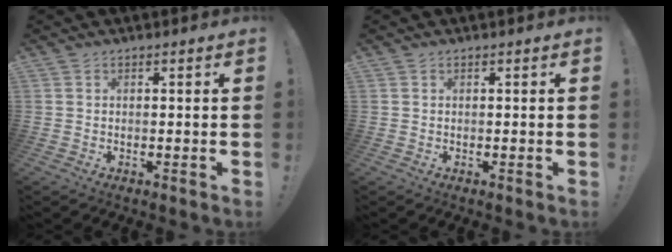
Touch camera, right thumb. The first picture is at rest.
{"total": 0.0}